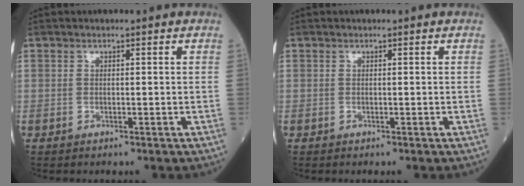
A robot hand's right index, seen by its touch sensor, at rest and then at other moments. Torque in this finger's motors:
{"motor_torque": [-0.16, -0.06, 0.09, -0.01]}